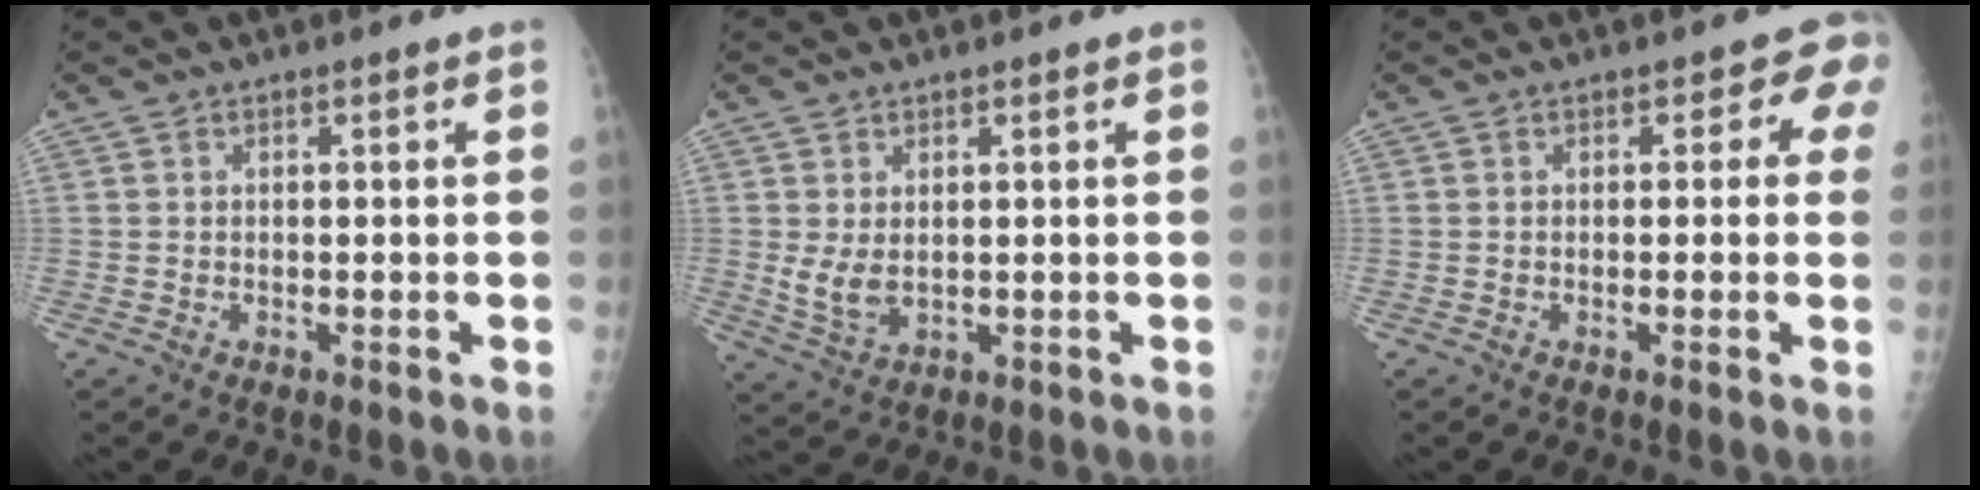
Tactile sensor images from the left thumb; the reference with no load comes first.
{"total": 4.3, "force": [0.5, 2.7, 3.3], "torque": [-0.057, -0.014, 0.022]}
{"total": 2.9, "force": [0.9, 2.1, 1.9], "torque": [0.014, 0.005, -0.003]}